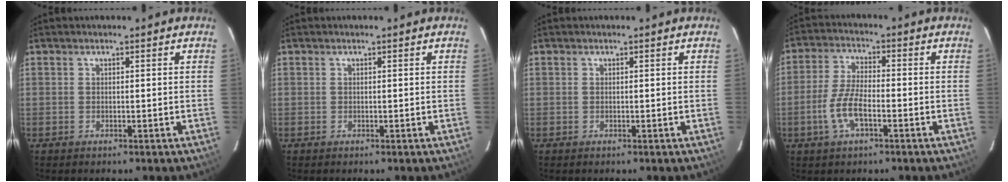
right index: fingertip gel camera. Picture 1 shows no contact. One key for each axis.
{"total": 0.0}
{"total": 0.0}
{"total": 7.4, "fx": -2.9, "fy": 2.7, "fz": 6.3, "tx": -0.136, "ty": 0.000, "tz": -0.058}